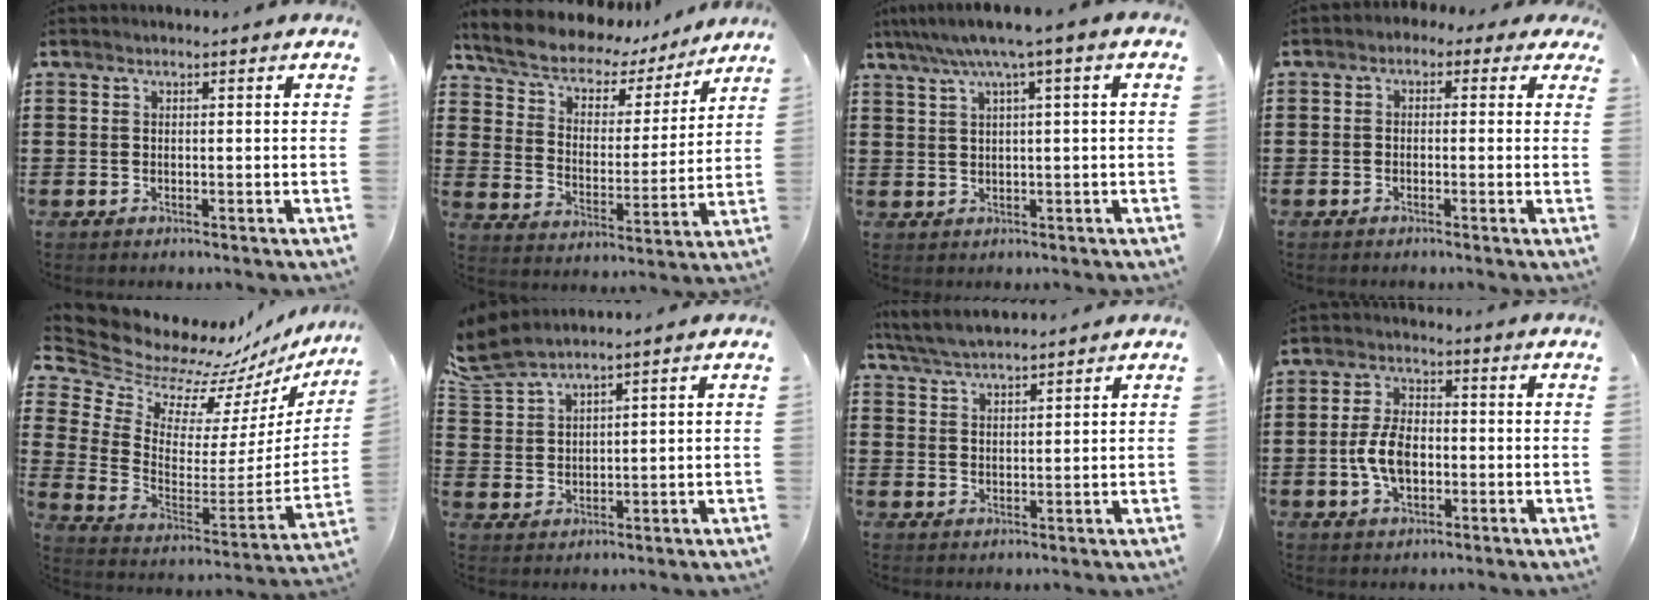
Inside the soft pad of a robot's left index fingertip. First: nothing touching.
{"total": 6.6, "force": [5.9, 2.6, 1.6], "torque": [-0.063, -0.038, 0.100]}
{"total": 4.4, "force": [1.7, -0.2, 4.1], "torque": [-0.081, -0.003, 0.024]}
{"total": 1.7, "force": [-1.0, 1.2, 0.6], "torque": [-0.016, 0.009, -0.023]}
{"total": 9.1, "force": [8.5, 3.3, 1.0], "torque": [-0.077, -0.076, 0.150]}
{"total": 5.2, "force": [4.6, 1.0, 2.1], "torque": [-0.060, -0.011, 0.086]}
{"total": 4.6, "force": [4.4, 0.4, 1.2], "torque": [-0.037, -0.010, 0.081]}
{"total": 6.6, "force": [-1.1, 3.7, 5.4], "torque": [-0.122, 0.001, -0.026]}